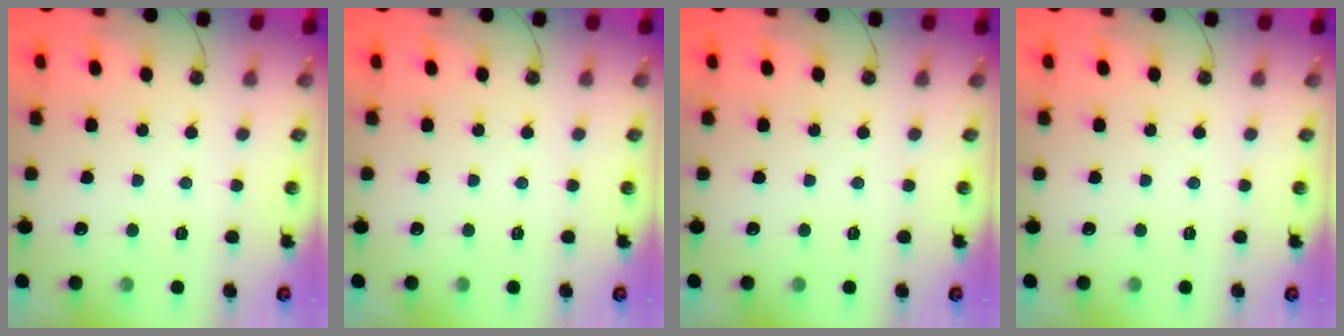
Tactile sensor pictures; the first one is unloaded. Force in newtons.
{"total": 0.0}
{"total": 0.0}
{"total": 0.0}